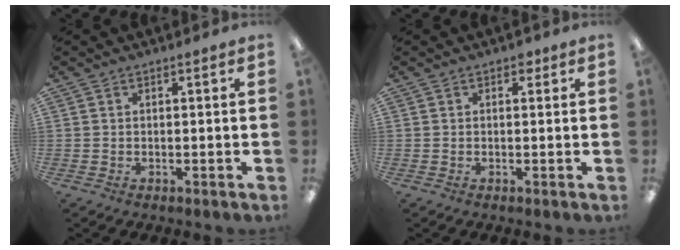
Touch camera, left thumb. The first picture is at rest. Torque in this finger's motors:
{"motor_torque": [0.04, 0.02, -0.11, 0.05, 0.03]}